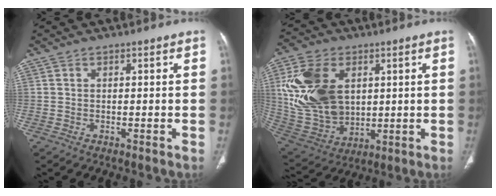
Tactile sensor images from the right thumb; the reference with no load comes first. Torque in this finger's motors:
{"motor_torque": [0.15, 0.55, 0.77, 0.84, 0.34]}